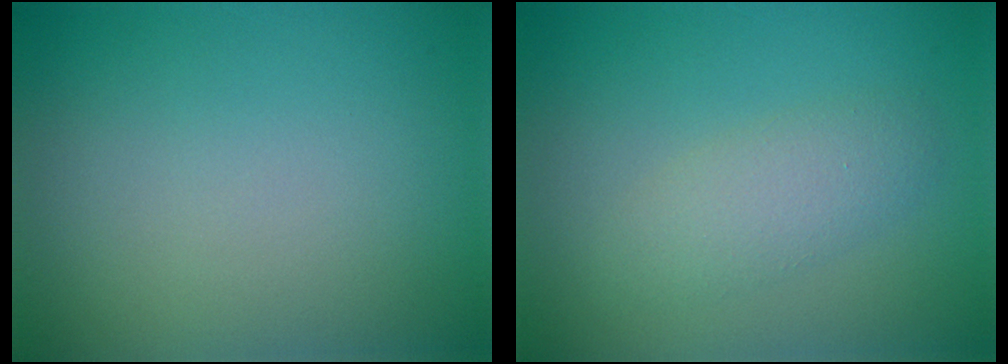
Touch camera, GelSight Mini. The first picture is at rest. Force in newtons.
{"total": 2.5, "press": 2.5, "slide": 0.1}